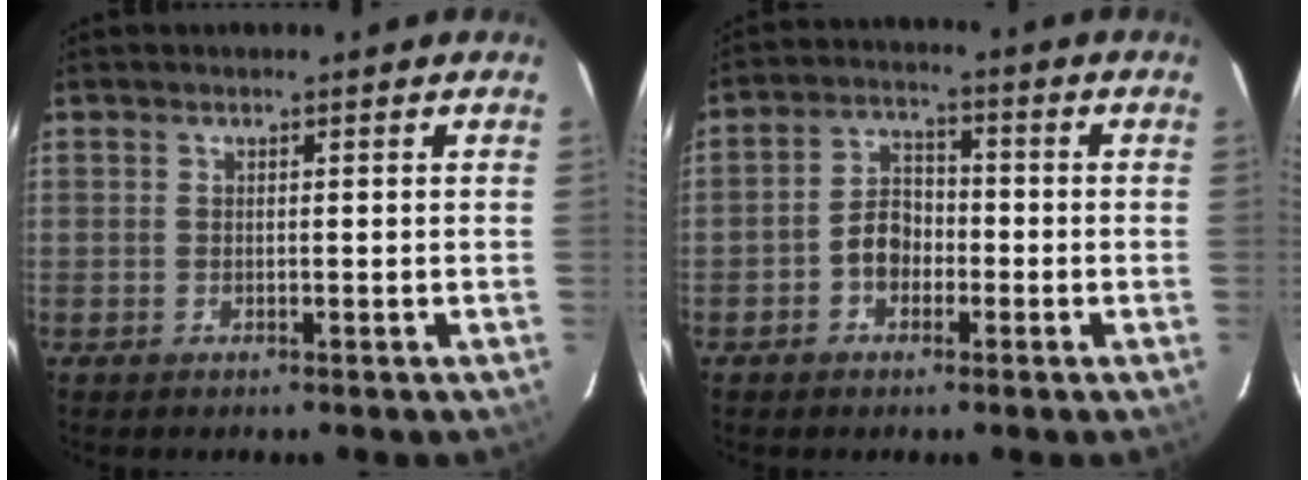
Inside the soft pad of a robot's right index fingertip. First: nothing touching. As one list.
[{"total": 5.6, "force": [-2.2, 4.2, 2.9], "torque": [-0.057, 0.021, -0.035]}]